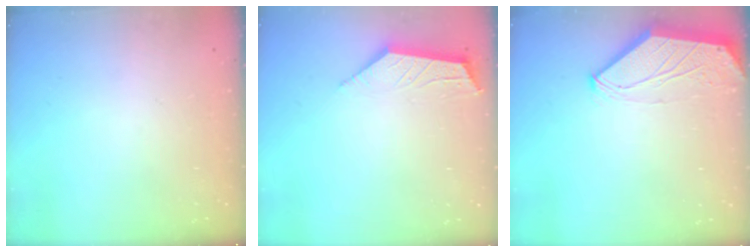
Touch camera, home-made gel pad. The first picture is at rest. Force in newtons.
{"total": 4.0, "press": 3.9, "slide": 0.6}
{"total": 0.0}